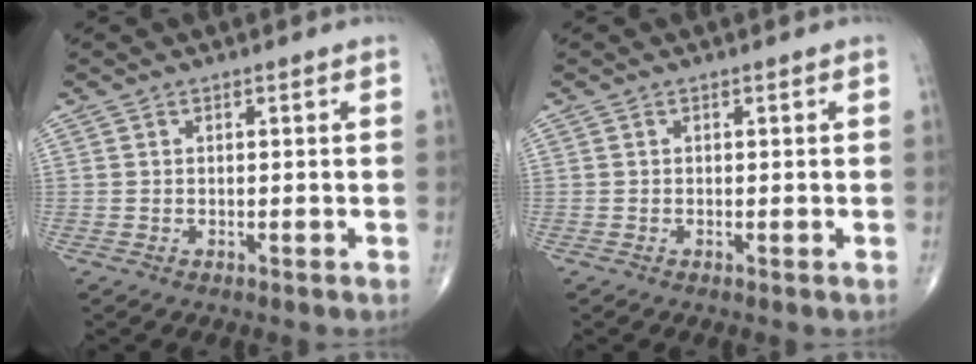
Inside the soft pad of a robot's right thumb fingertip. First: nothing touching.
{"total": 0.0}